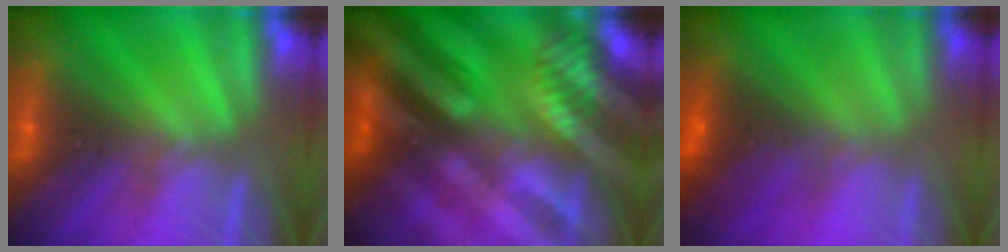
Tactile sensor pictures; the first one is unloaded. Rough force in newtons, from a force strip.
{"total": 7.1}
{"total": 3.0}